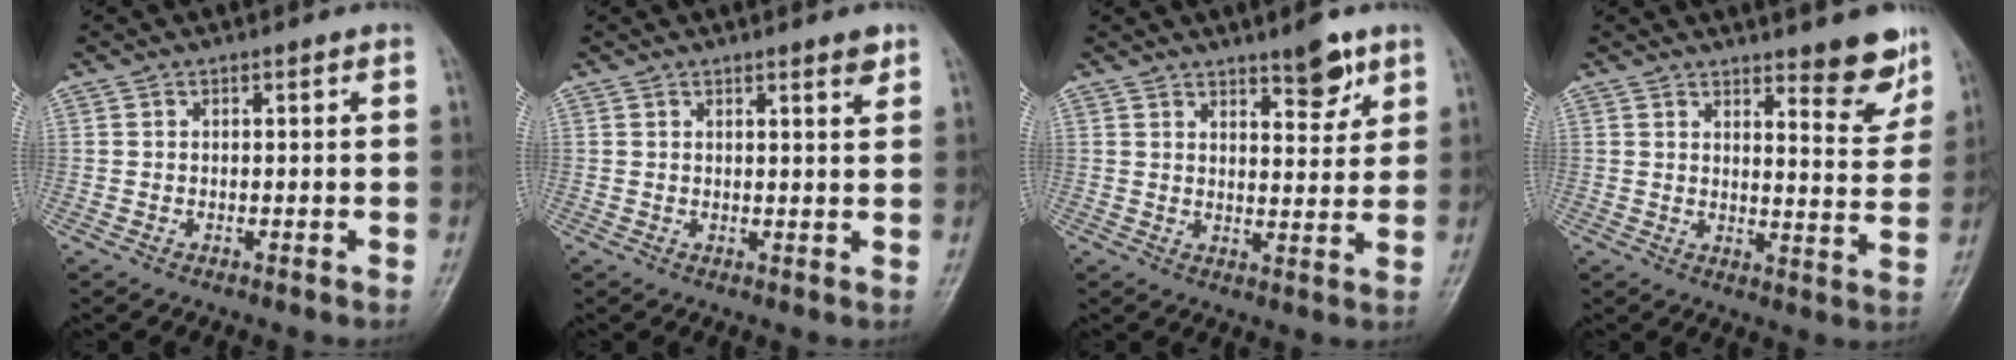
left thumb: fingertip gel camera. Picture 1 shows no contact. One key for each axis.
{"total": 2.5, "fx": 1.8, "fy": 0.3, "fz": 1.7, "tx": -0.020, "ty": -0.012, "tz": 0.024}
{"total": 6.4, "fx": 4.4, "fy": 2.2, "fz": 4.2, "tx": -0.040, "ty": -0.031, "tz": 0.062}
{"total": 8.5, "fx": 6.1, "fy": 2.0, "fz": 5.5, "tx": -0.047, "ty": -0.048, "tz": 0.085}